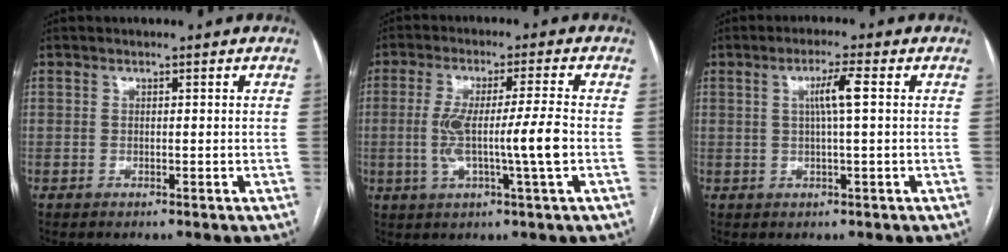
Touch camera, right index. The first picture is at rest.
{"total": 9.2, "force": [-1.3, -0.6, 9.1], "torque": [-0.172, 0.001, -0.022]}
{"total": 4.0, "force": [0.7, -0.4, 3.9], "torque": [-0.073, 0.004, 0.013]}